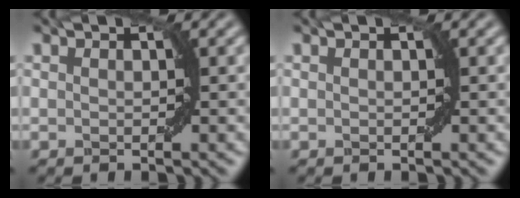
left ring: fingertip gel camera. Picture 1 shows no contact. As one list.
[{"total": 0.0}]